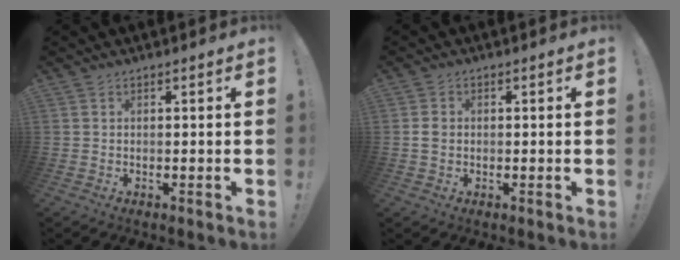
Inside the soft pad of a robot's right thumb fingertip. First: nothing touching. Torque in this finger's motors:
{"motor_torque": [-0.07, 0.04, -0.07, 0.00, 0.01]}